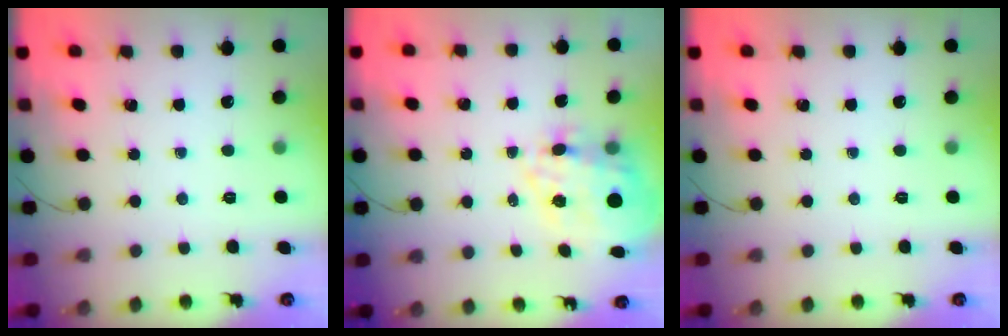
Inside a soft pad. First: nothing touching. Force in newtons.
{"total": 16.2, "press": 15.7, "slide": 4.0}
{"total": 0.0}